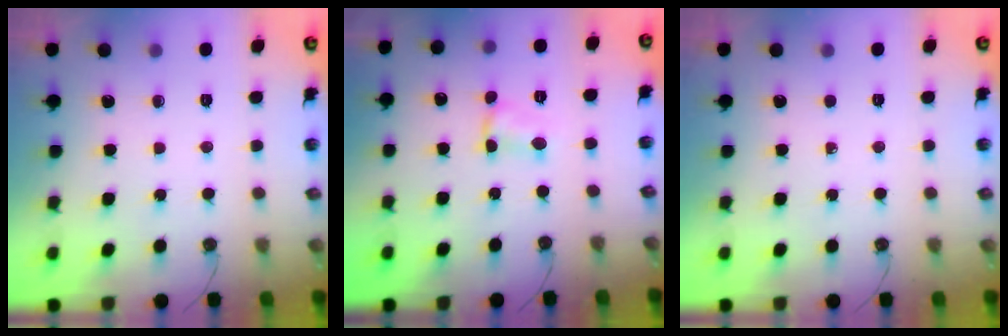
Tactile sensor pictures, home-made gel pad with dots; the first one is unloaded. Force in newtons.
{"total": 1.9, "press": 1.9, "slide": 0.2}
{"total": 0.0}